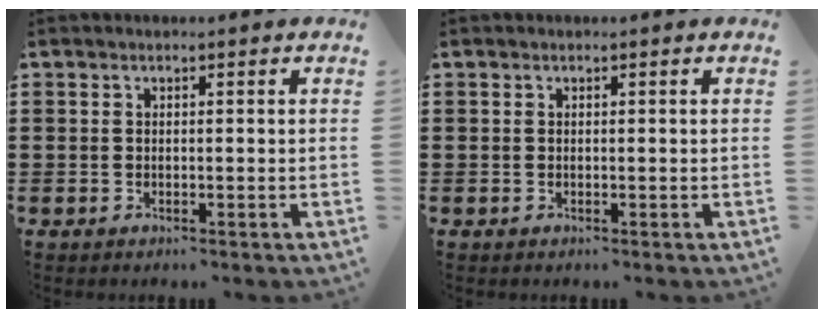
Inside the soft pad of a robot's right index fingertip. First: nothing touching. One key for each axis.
{"total": 0.0}